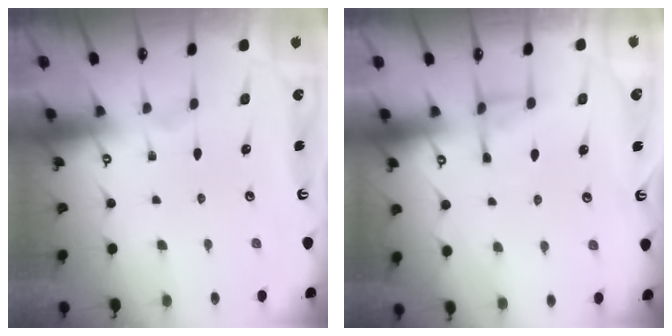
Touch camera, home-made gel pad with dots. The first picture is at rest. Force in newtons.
{"total": 5.9, "press": 5.8, "slide": 0.8}